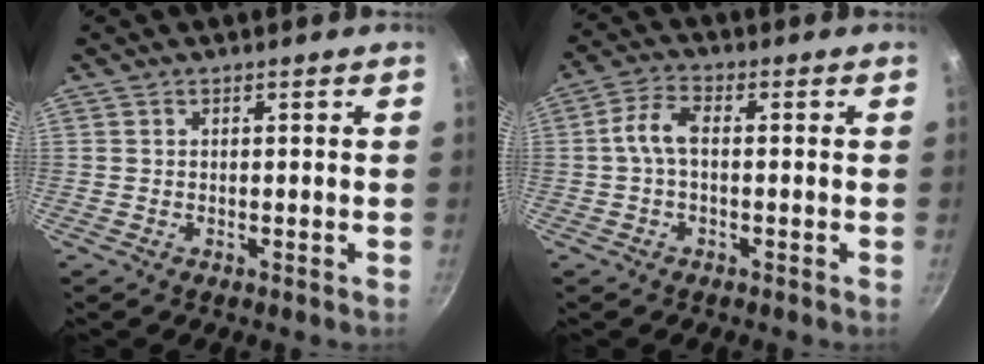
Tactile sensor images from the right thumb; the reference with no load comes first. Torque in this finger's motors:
{"motor_torque": [0.26, 0.24, 0.63, 0.68, 0.17]}